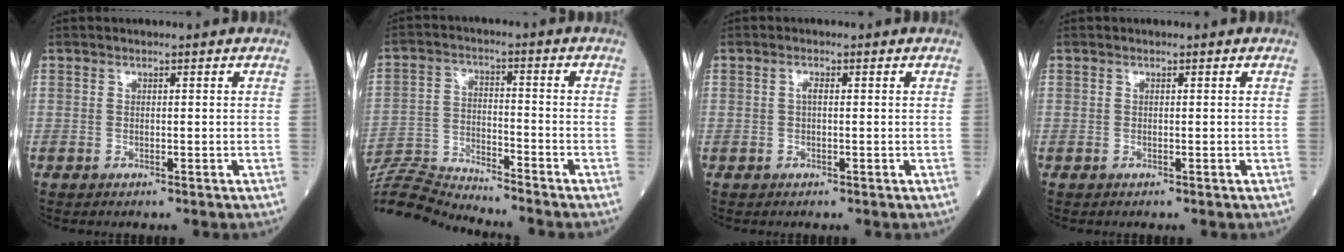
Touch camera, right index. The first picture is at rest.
{"total": 11.8, "force": [-11.6, -1.6, 1.4], "torque": [-0.027, 0.007, -0.216]}
{"total": 1.1, "force": [0.1, 0.4, 1.0], "torque": [-0.022, 0.002, 0.001]}
{"total": 0.0}